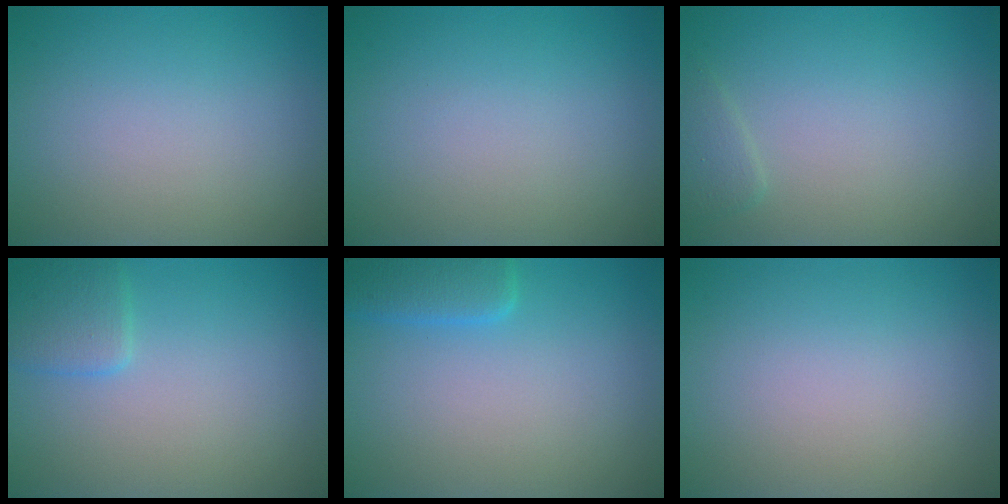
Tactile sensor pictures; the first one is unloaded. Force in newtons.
{"total": 0.0}
{"total": 1.1, "press": 1.1, "slide": 0.1}
{"total": 2.1, "press": 2.1, "slide": 0.1}
{"total": 2.9, "press": 2.9, "slide": 0.2}
{"total": 0.0}